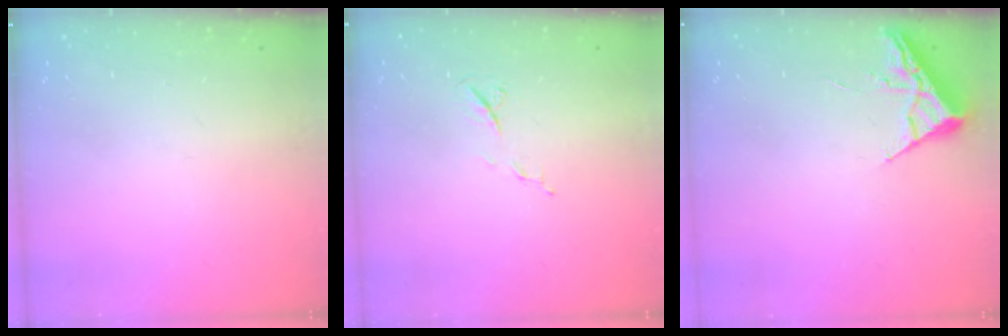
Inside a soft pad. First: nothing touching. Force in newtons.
{"total": 6.1, "press": 5.9, "slide": 1.5}
{"total": 3.9, "press": 3.9, "slide": 0.5}